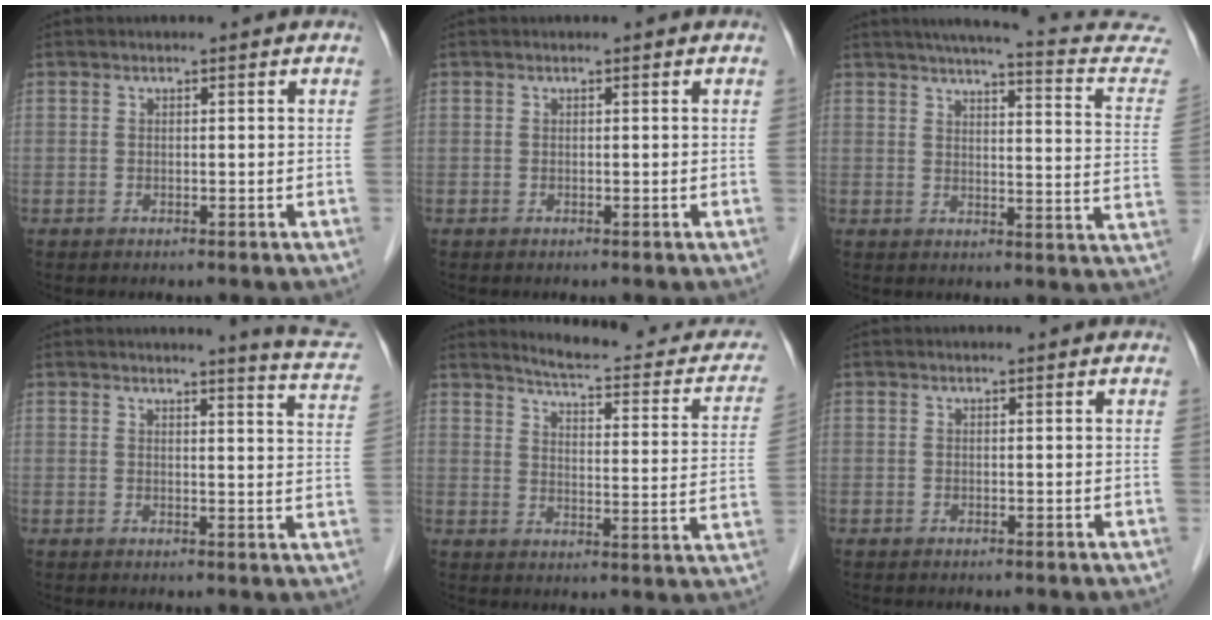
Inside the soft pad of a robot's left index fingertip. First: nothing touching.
{"total": 0.0}
{"total": 17.8, "force": [15.9, 1.5, 7.9], "torque": [-0.093, -0.043, 0.165]}
{"total": 7.8, "force": [7.5, -0.7, 2.2], "torque": [-0.026, -0.056, 0.061]}
{"total": 16.2, "force": [14.8, 3.0, 5.8], "torque": [-0.061, -0.039, 0.168]}
{"total": 1.0, "force": [0.9, 0.1, 0.3], "torque": [-0.011, 0.004, 0.008]}